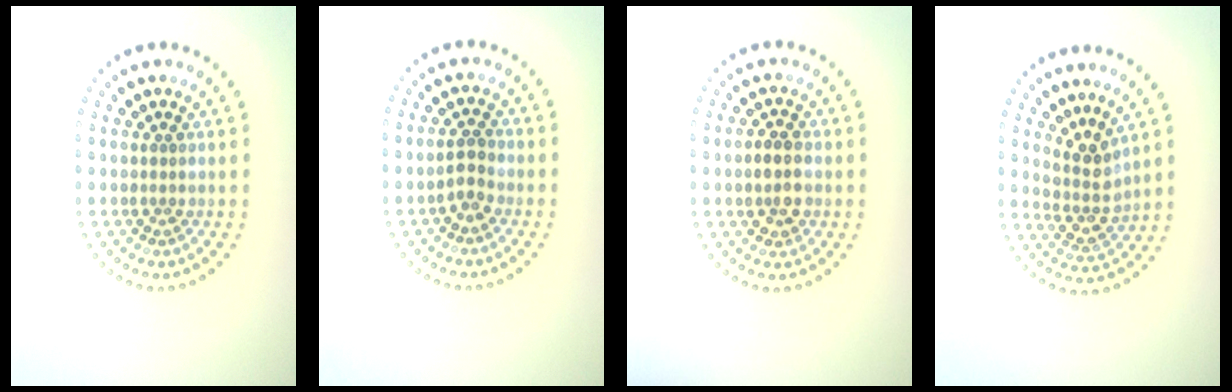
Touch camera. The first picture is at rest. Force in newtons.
{"total": 1.9, "press": 1.8, "slide": 0.6}
{"total": 2.5, "press": 2.5, "slide": 0.4}
{"total": 2.8, "press": 2.1, "slide": 1.9}